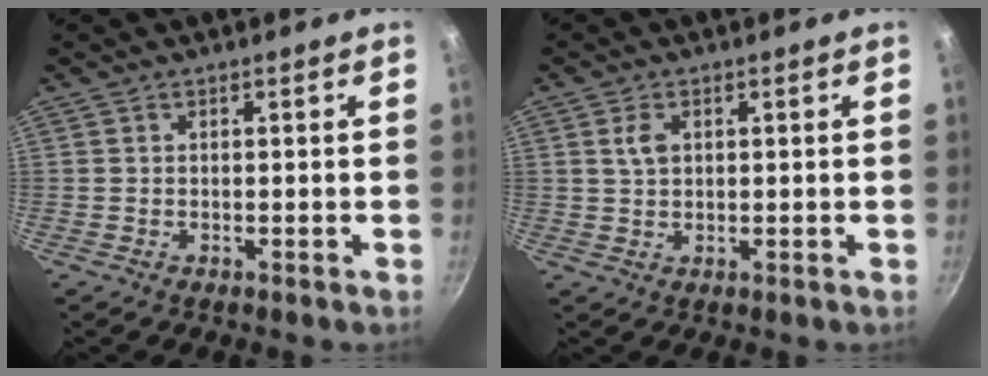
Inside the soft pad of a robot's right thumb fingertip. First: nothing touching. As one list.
[{"total": 3.1, "force": [1.0, 2.0, 2.1], "torque": [-0.034, 0.001, 0.018]}]